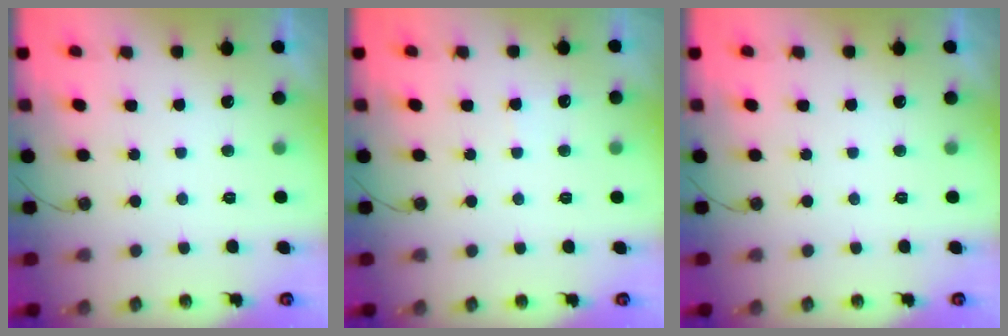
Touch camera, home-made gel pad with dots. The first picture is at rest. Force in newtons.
{"total": 5.2, "press": 5.1, "slide": 0.7}
{"total": 0.0}